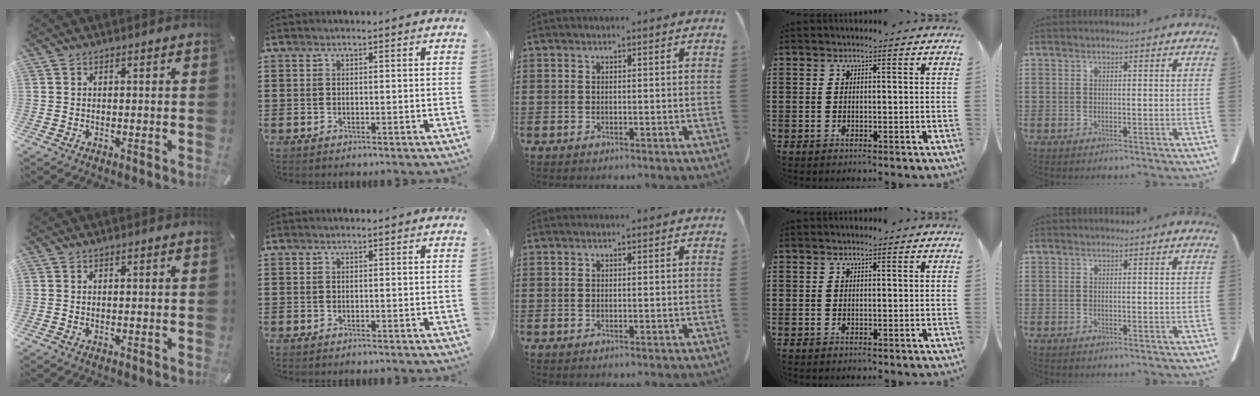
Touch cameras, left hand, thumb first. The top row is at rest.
{}